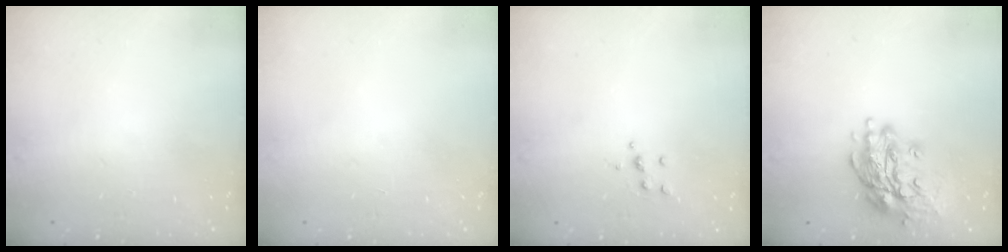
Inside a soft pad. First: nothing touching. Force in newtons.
{"total": 0.0}
{"total": 4.0, "press": 3.9, "slide": 0.9}
{"total": 16.9, "press": 16.6, "slide": 3.1}